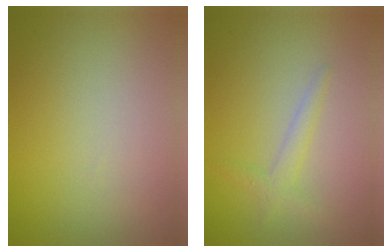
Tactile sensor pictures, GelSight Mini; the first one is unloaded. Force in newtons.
{"total": 1.7, "press": 1.7, "slide": 0.1}